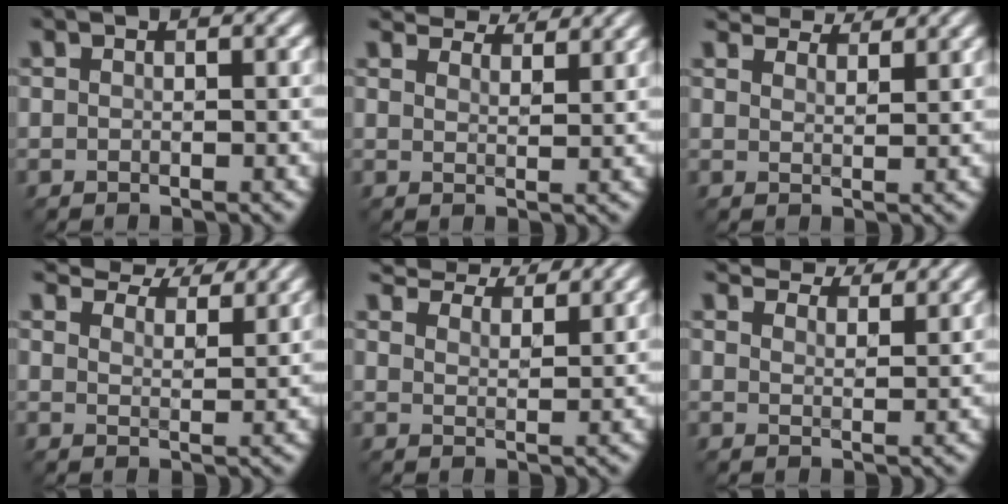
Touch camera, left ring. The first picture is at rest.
{"total": 5.7, "force": [5.4, 0.8, 1.6], "torque": [-0.033, -0.003, 0.074]}
{"total": 5.2, "force": [5.0, 0.7, 1.4], "torque": [-0.028, -0.004, 0.072]}
{"total": 6.9, "force": [6.5, 1.1, 2.1], "torque": [-0.040, -0.006, 0.091]}
{"total": 8.1, "force": [7.4, 1.7, 2.8], "torque": [-0.057, 0.004, 0.107]}
{"total": 6.2, "force": [5.9, 1.0, 1.9], "torque": [-0.037, 0.000, 0.076]}